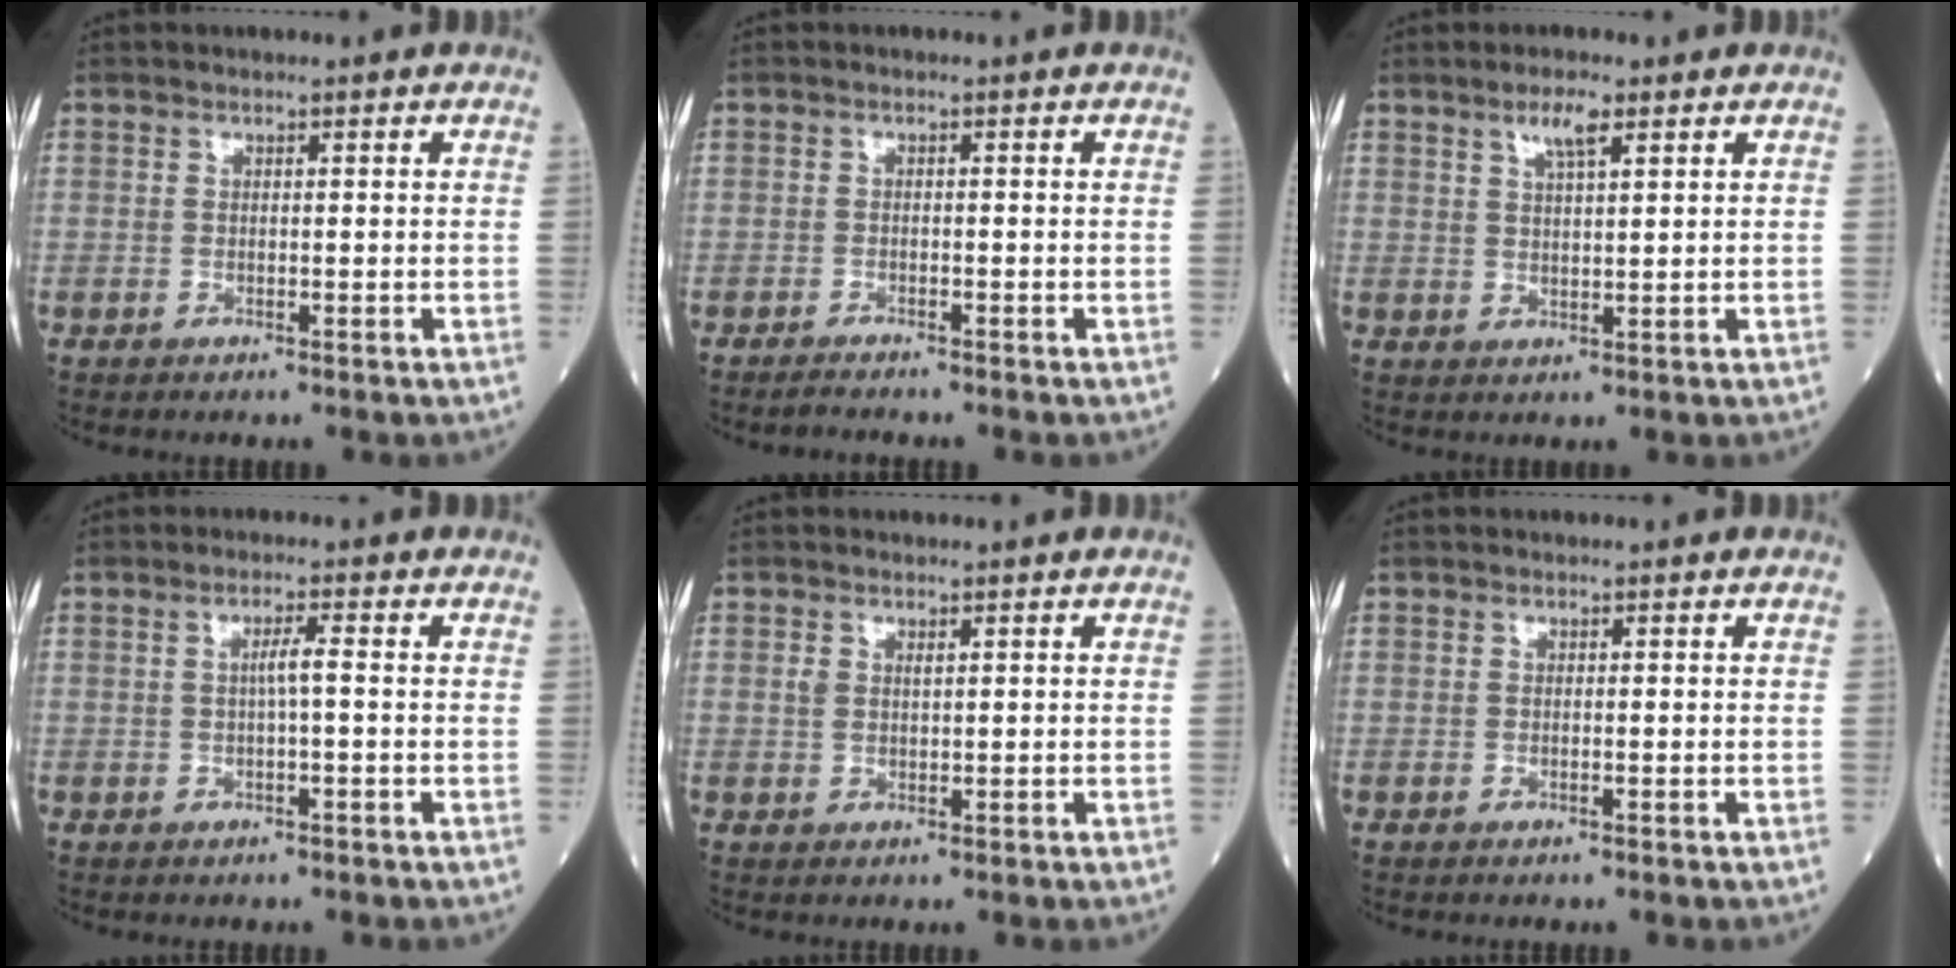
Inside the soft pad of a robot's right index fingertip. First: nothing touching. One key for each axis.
{"total": 1.7, "fx": -1.7, "fy": -0.2, "fz": 0.5, "tx": -0.013, "ty": -0.003, "tz": -0.028}
{"total": 3.4, "fx": 2.2, "fy": 0.5, "fz": 2.6, "tx": -0.051, "ty": 0.002, "tz": 0.041}
{"total": 2.0, "fx": 0.0, "fy": -0.2, "fz": 2.0, "tx": -0.034, "ty": 0.002, "tz": -0.001}
{"total": 1.6, "fx": 0.6, "fy": 0.8, "fz": 1.2, "tx": -0.031, "ty": 0.006, "tz": 0.016}
{"total": 0.0}